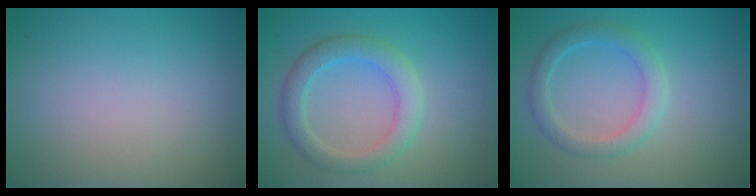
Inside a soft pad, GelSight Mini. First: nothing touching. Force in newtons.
{"total": 3.5, "press": 3.5, "slide": 0.2}
{"total": 2.7, "press": 2.7, "slide": 0.1}